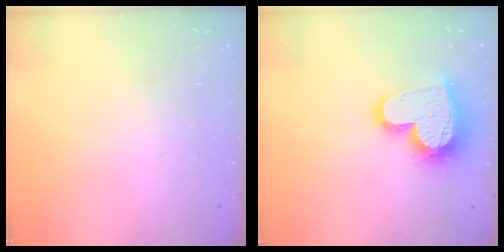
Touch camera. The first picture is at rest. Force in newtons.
{"total": 17.9, "press": 17.9, "slide": 1.5}